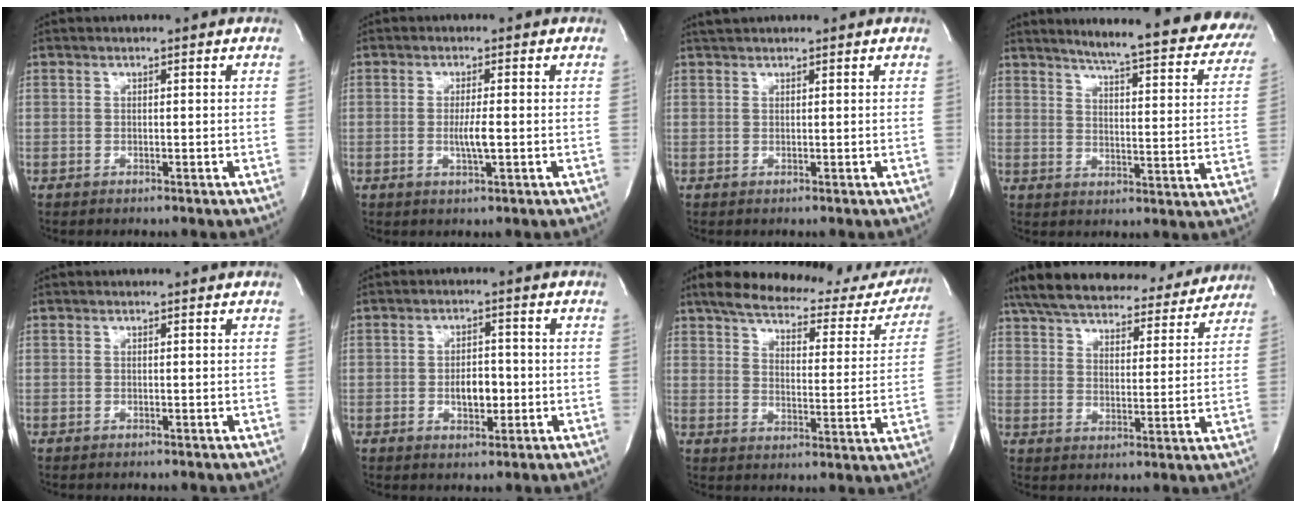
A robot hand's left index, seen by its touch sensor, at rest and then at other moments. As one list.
[{"total": 2.9, "force": [-0.5, 0.0, 2.9], "torque": [-0.056, -0.008, -0.009]}, {"total": 1.7, "force": [1.6, 0.2, 0.5], "torque": [-0.011, 0.016, 0.031]}, {"total": 25.4, "force": [22.6, 3.1, 11.2], "torque": [-0.146, -0.074, 0.259]}, {"total": 0.0}, {"total": 4.4, "force": [-0.9, 2.2, 3.7], "torque": [-0.055, 0.001, -0.012]}, {"total": 23.7, "force": [20.7, 6.9, 9.2], "torque": [-0.134, -0.018, 0.253]}, {"total": 26.4, "force": [23.3, 7.2, 10.0], "torque": [-0.173, 0.016, 0.313]}]